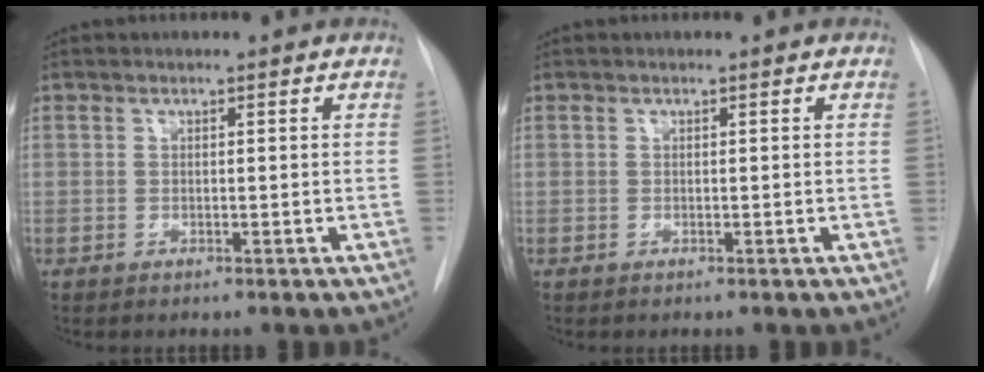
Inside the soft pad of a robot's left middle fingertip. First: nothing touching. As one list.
[{"total": 0.0}]